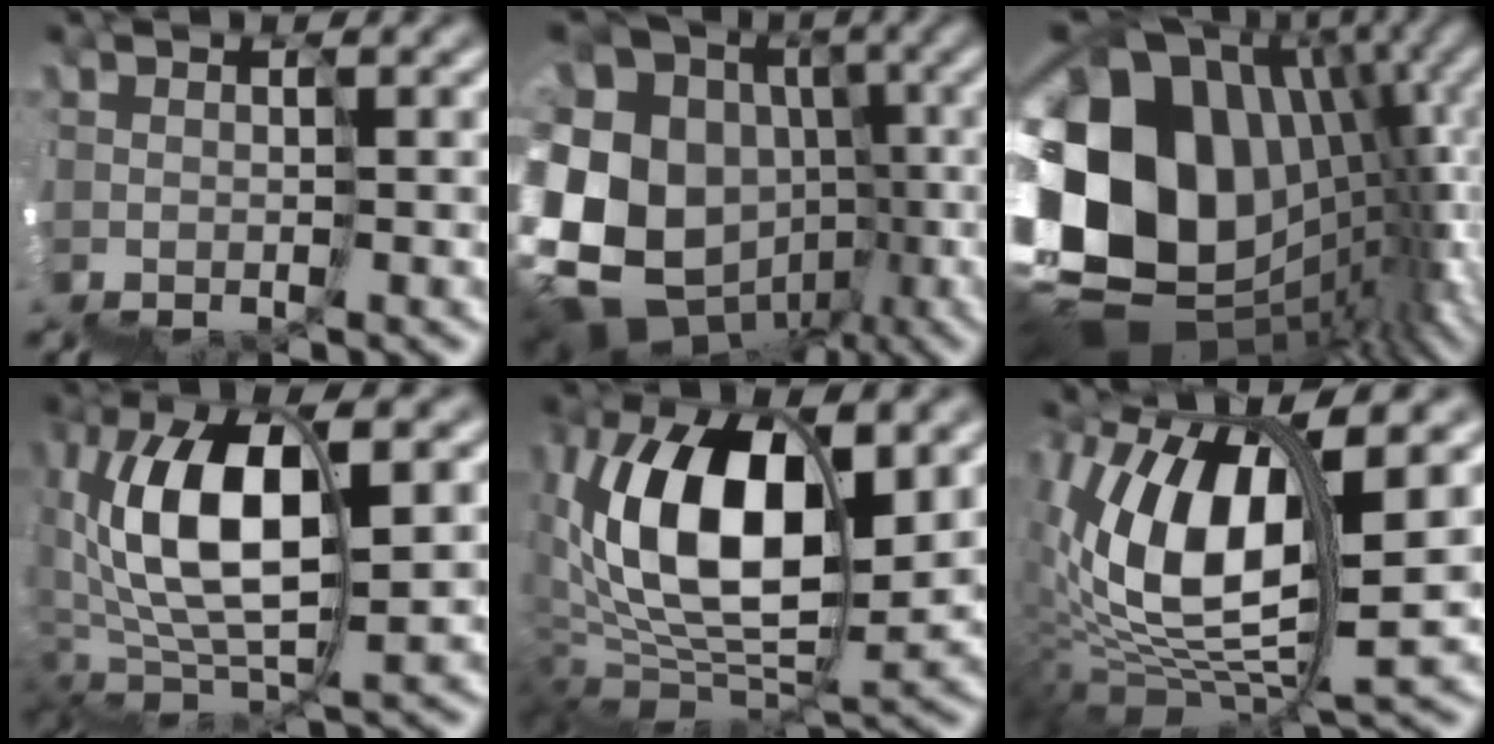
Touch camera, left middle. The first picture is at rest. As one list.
[{"total": 13.1, "force": [-3.3, 11.9, 4.5], "torque": [-0.127, 0.019, -0.070]}, {"total": 13.2, "force": [0.1, 11.3, 6.8], "torque": [-0.151, -0.006, 0.031]}, {"total": 6.5, "force": [1.7, 3.3, 5.3], "torque": [-0.101, 0.025, 0.019]}, {"total": 7.7, "force": [2.6, 4.4, 5.8], "torque": [-0.100, 0.013, 0.038]}, {"total": 7.5, "force": [3.0, 2.9, 6.2], "torque": [-0.148, 0.022, 0.051]}]